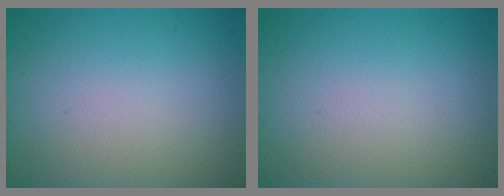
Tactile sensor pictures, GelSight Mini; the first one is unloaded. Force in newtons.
{"total": 0.0}